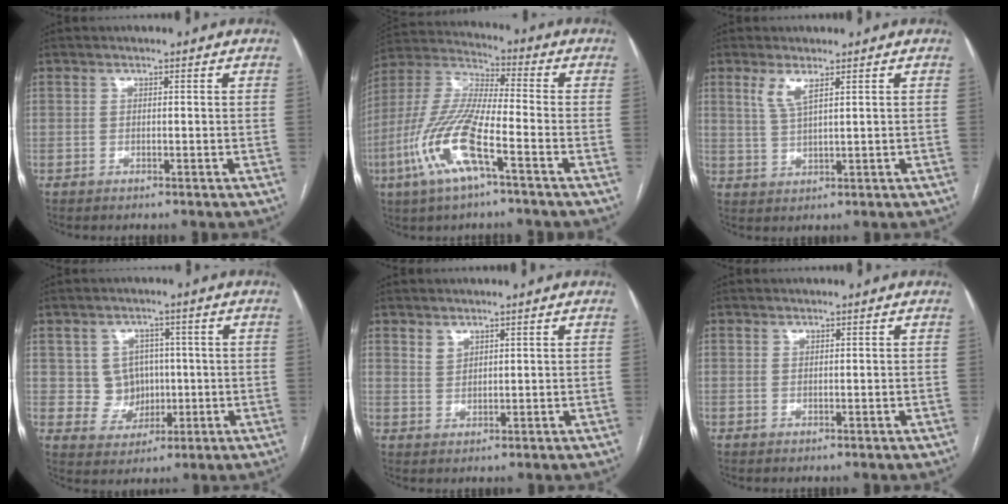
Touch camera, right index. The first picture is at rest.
{"total": 14.3, "force": [-6.0, 2.4, 12.8], "torque": [-0.281, -0.009, -0.118]}
{"total": 3.5, "force": [1.9, 0.4, 2.9], "torque": [-0.066, -0.001, 0.045]}
{"total": 5.6, "force": [0.6, 5.4, 1.6], "torque": [-0.019, 0.016, 0.021]}
{"total": 2.0, "force": [1.6, 0.9, 0.6], "torque": [-0.009, -0.001, 0.034]}
{"total": 0.0}